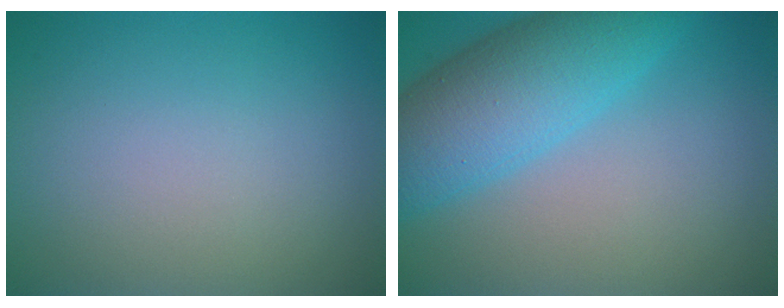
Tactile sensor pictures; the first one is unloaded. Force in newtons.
{"total": 8.2, "press": 8.2, "slide": 0.3}